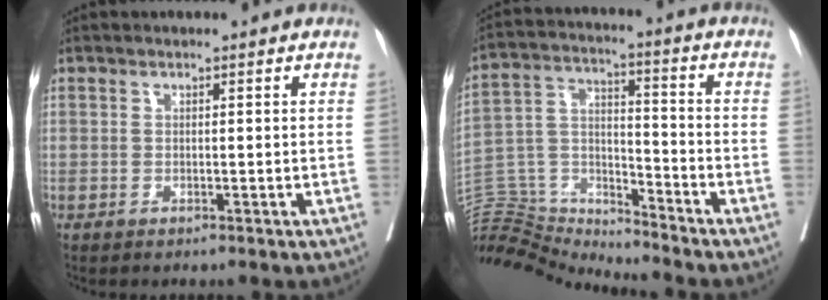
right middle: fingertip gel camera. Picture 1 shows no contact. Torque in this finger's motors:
{"motor_torque": [-0.74, -1.39, 0.16, 0.18]}